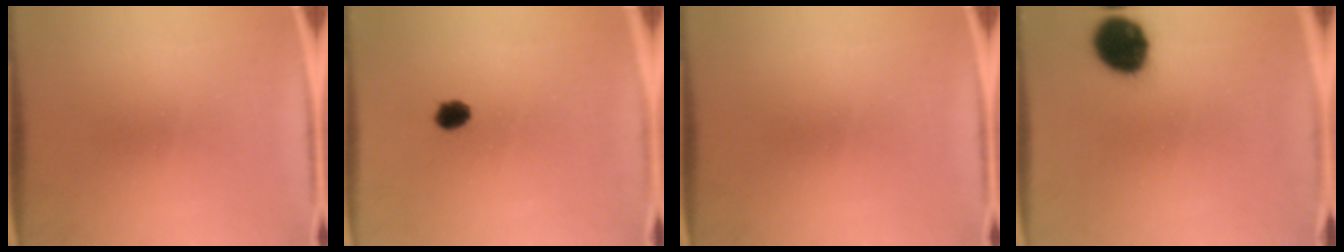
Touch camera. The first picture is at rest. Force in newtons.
{"total": 2.9}
{"total": 0.0}
{"total": 12.1}